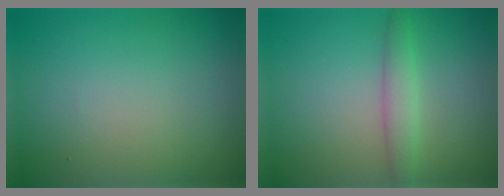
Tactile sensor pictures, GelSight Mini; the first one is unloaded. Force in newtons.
{"total": 2.1, "press": 2.1, "slide": 0.0}